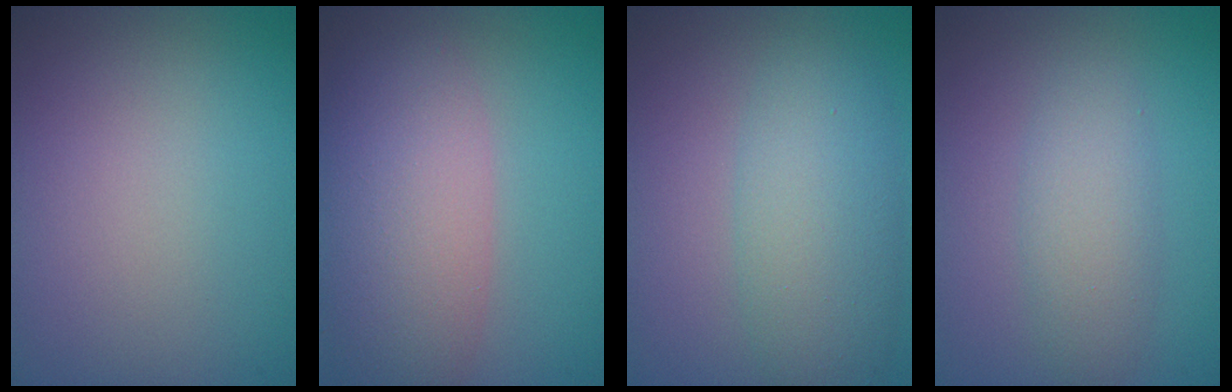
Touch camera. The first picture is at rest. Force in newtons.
{"total": 6.6, "press": 6.6, "slide": 0.4}
{"total": 5.1, "press": 5.1, "slide": 0.1}
{"total": 2.9, "press": 2.9, "slide": 0.1}